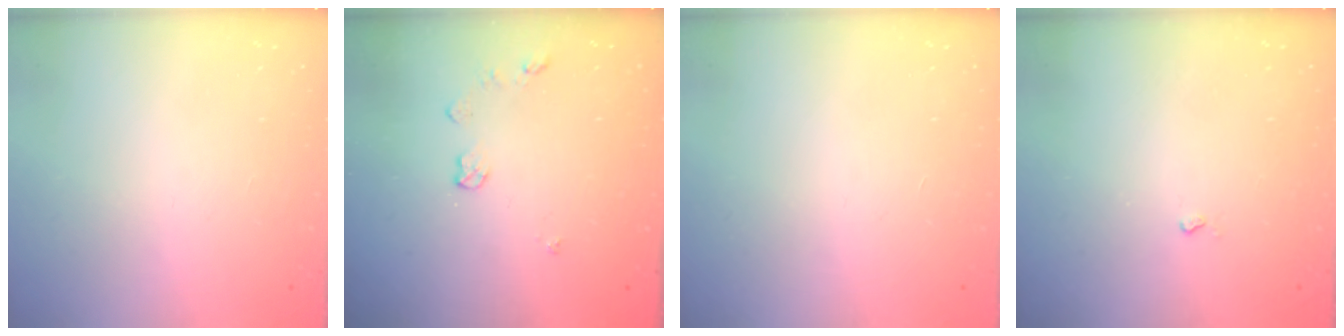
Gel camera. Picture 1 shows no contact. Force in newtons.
{"total": 4.4, "press": 4.4, "slide": 0.6}
{"total": 0.0}
{"total": 2.4, "press": 2.3, "slide": 0.5}